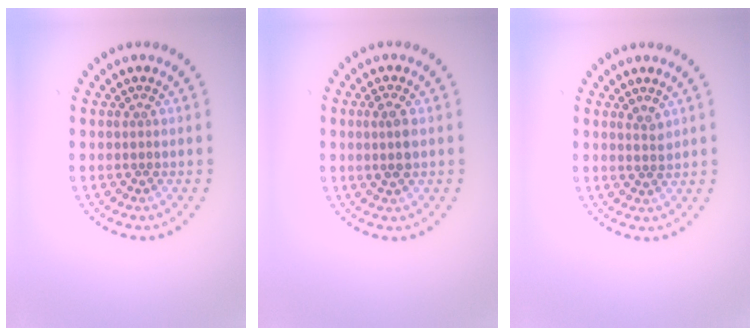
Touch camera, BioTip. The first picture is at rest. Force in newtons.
{"total": 1.8, "press": 1.8, "slide": 0.5}
{"total": 1.0, "press": 0.9, "slide": 0.6}